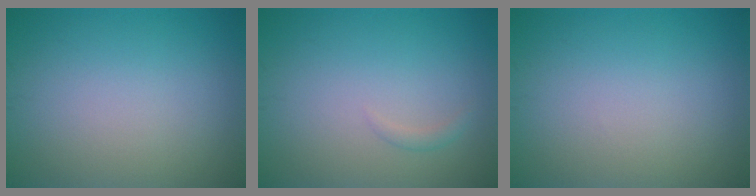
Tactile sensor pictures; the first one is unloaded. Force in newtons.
{"total": 0.7, "press": 0.7, "slide": 0.1}
{"total": 0.0}